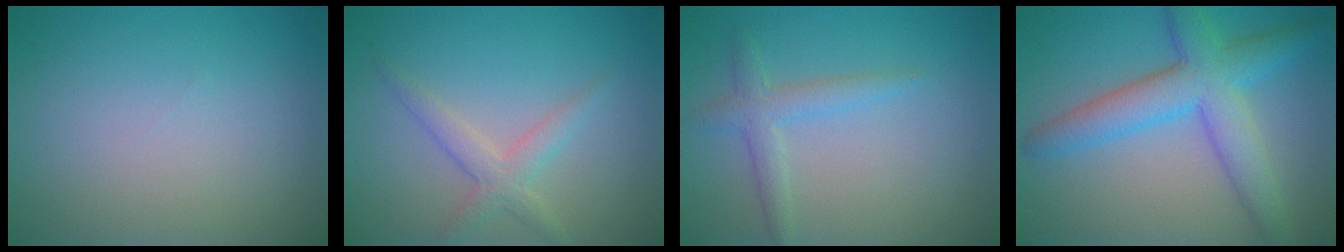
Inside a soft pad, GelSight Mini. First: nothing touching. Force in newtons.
{"total": 2.5, "press": 2.5, "slide": 0.0}
{"total": 2.3, "press": 2.3, "slide": 0.1}
{"total": 6.5, "press": 6.5, "slide": 0.1}